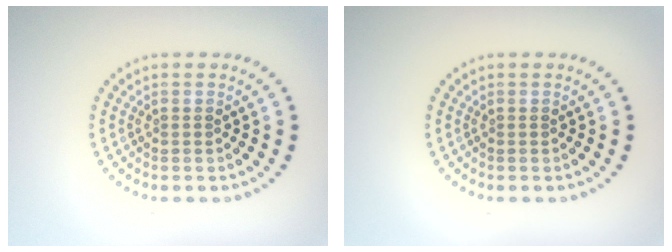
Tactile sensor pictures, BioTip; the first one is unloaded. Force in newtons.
{"total": 0.0}